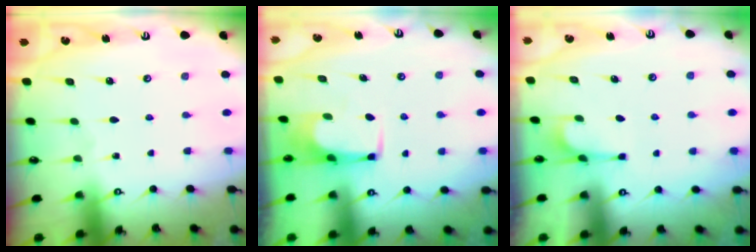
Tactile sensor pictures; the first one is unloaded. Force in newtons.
{"total": 3.5, "press": 3.5, "slide": 0.2}
{"total": 1.2, "press": 0.4, "slide": 1.1}